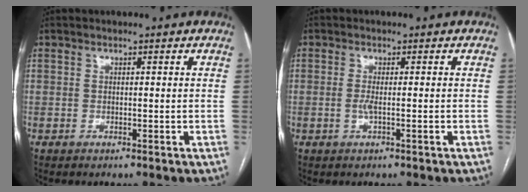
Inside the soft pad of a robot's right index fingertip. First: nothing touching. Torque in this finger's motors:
{"motor_torque": [-0.05, -0.02, -0.05, 0.01]}